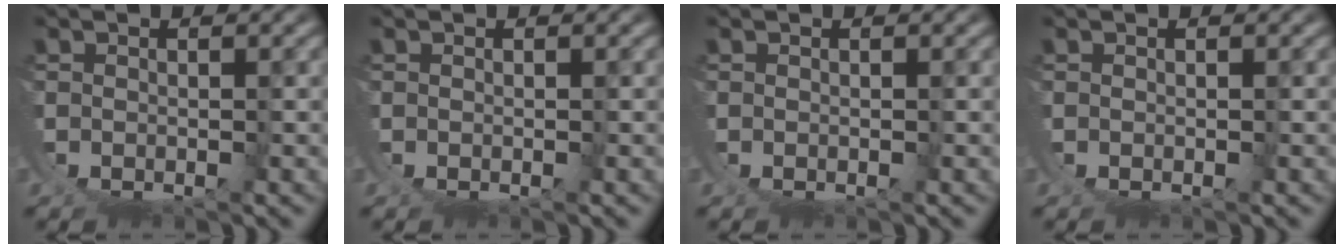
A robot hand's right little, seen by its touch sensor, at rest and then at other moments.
{"total": 0.0}
{"total": 0.0}
{"total": 0.0}